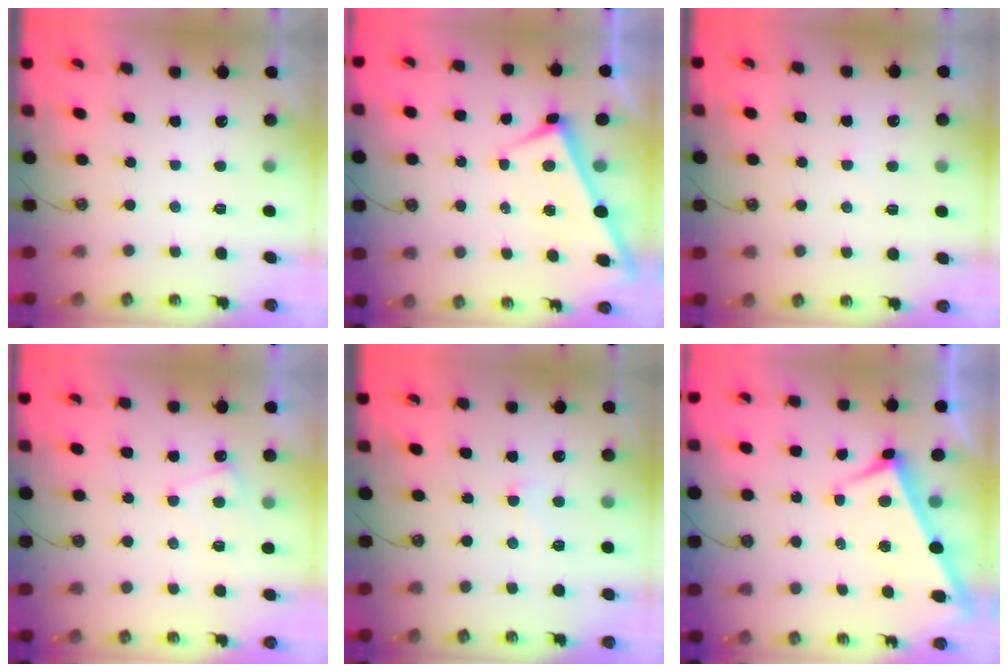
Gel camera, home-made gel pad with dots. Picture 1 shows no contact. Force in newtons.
{"total": 1.8, "press": 1.8, "slide": 0.2}
{"total": 3.0, "press": 2.9, "slide": 0.4}
{"total": 0.9, "press": 0.7, "slide": 0.5}
{"total": 0.9, "press": 0.6, "slide": 0.7}
{"total": 3.0, "press": 2.9, "slide": 0.9}